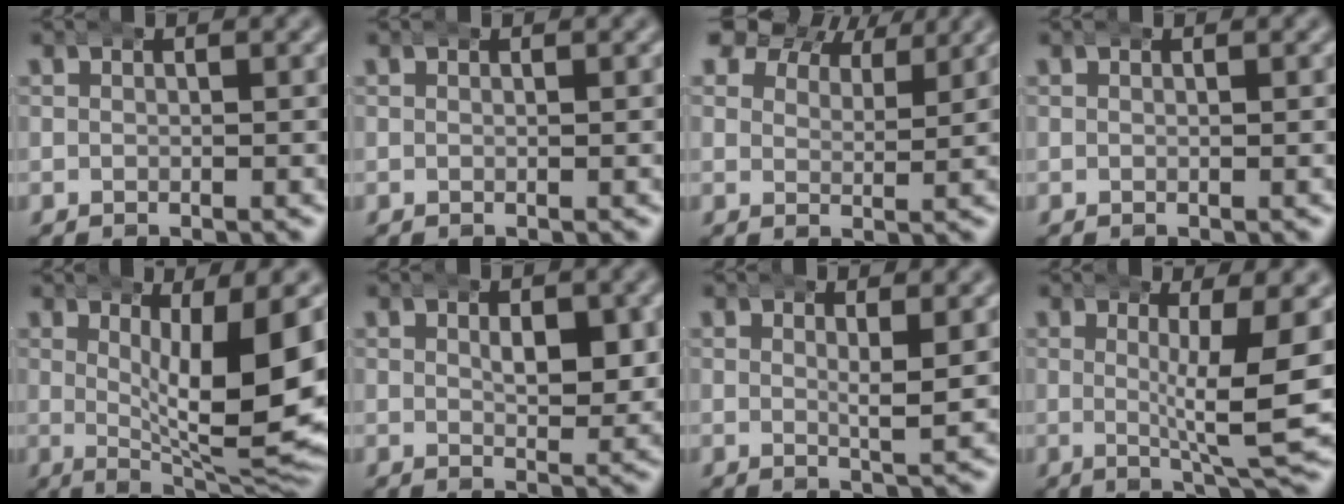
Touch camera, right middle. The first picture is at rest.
{"total": 0.0}
{"total": 5.7, "force": [4.8, 2.4, 1.9], "torque": [-0.029, -0.002, 0.073]}
{"total": 0.0}
{"total": 12.9, "force": [1.2, 4.1, 12.2], "torque": [-0.165, -0.016, 0.036]}
{"total": 3.1, "force": [1.0, 1.3, 2.6], "torque": [-0.036, -0.007, 0.018]}
{"total": 2.1, "force": [0.9, 0.2, 1.8], "torque": [-0.031, -0.005, 0.014]}
{"total": 7.6, "force": [1.4, 1.2, 7.4], "torque": [-0.100, 0.004, 0.017]}